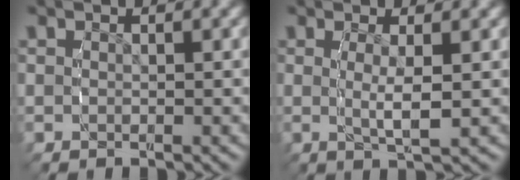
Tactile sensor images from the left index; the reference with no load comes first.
{"total": 2.8, "force": [0.1, 0.4, 2.8], "torque": [-0.057, -0.009, 0.002]}